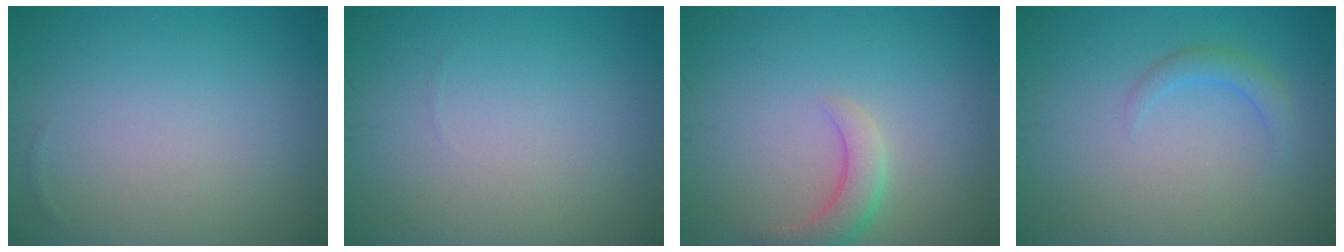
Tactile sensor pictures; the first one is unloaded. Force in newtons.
{"total": 0.0}
{"total": 2.9, "press": 2.8, "slide": 0.3}
{"total": 1.6, "press": 1.6, "slide": 0.0}